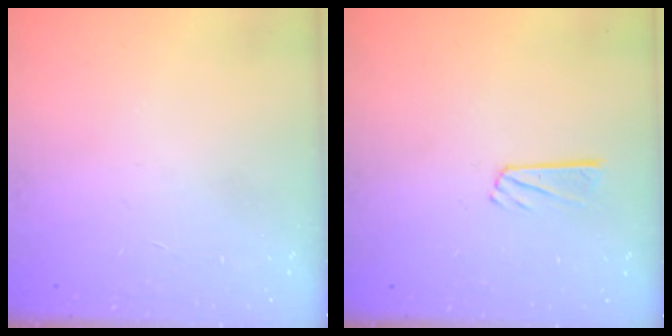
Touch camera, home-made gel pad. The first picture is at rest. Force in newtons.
{"total": 4.4, "press": 4.4, "slide": 0.1}